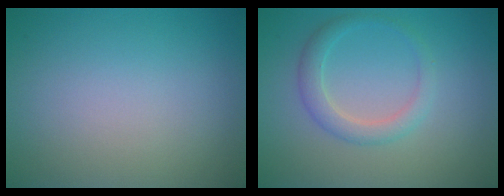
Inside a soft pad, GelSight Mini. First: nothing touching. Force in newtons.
{"total": 2.4, "press": 2.4, "slide": 0.1}